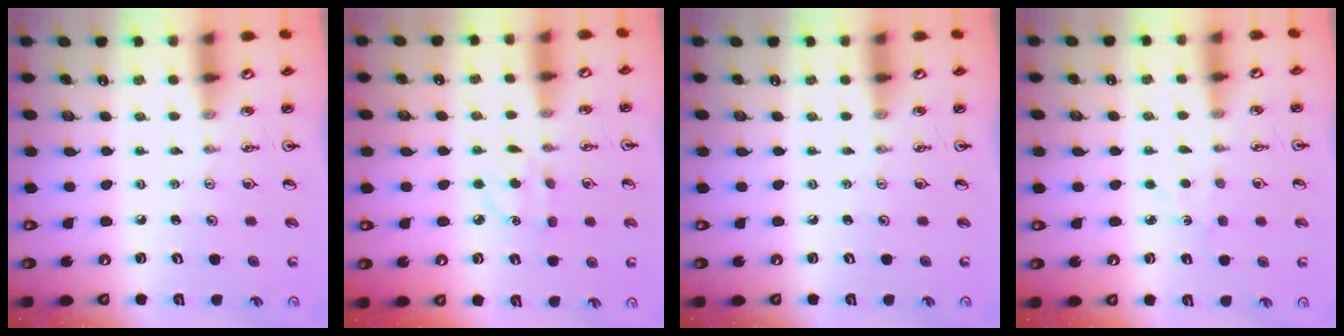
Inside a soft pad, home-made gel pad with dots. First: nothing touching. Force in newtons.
{"total": 5.6, "press": 5.5, "slide": 0.6}
{"total": 0.0}
{"total": 3.3, "press": 3.3, "slide": 0.3}